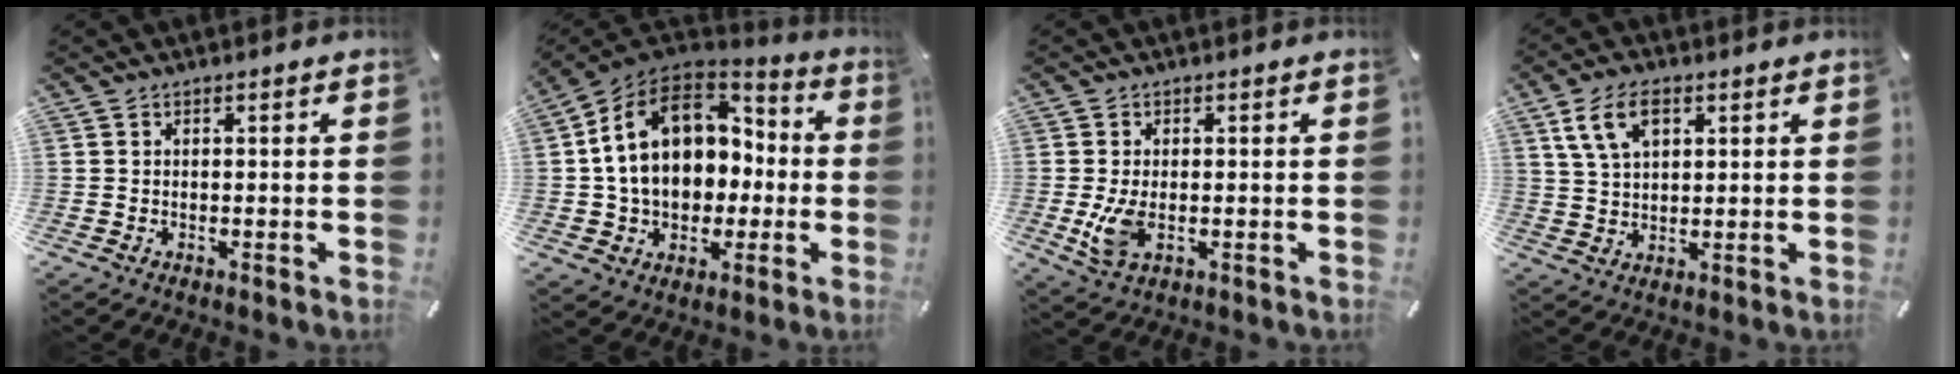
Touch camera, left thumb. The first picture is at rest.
{"total": 17.7, "force": [2.2, 14.2, 10.4], "torque": [-0.197, 0.003, 0.044]}
{"total": 6.2, "force": [-0.8, 3.5, 5.0], "torque": [-0.116, -0.012, -0.019]}
{"total": 8.2, "force": [3.5, 5.1, 5.4], "torque": [-0.116, 0.005, 0.066]}